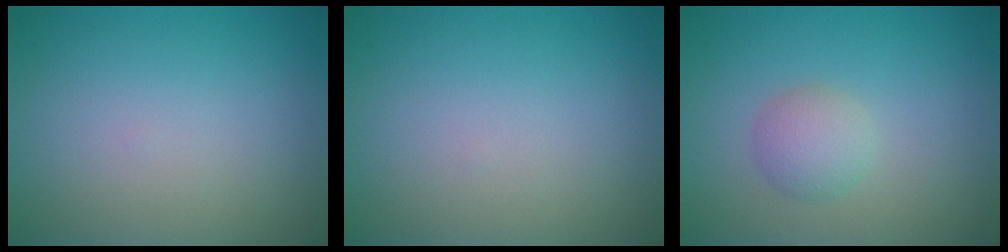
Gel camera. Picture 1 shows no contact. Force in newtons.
{"total": 0.0}
{"total": 2.2, "press": 2.2, "slide": 0.2}